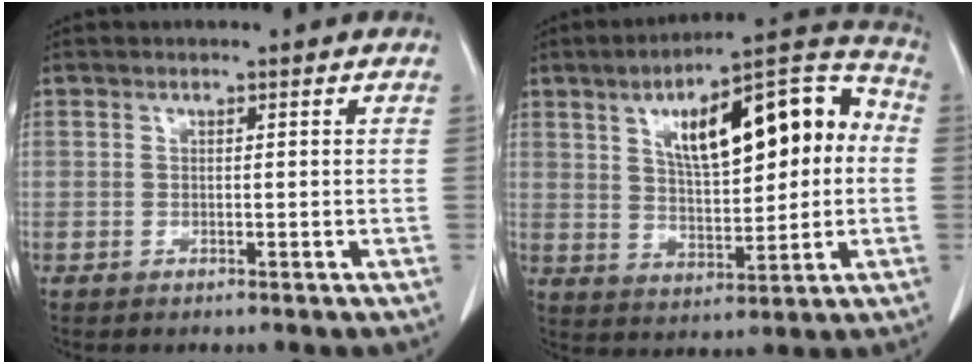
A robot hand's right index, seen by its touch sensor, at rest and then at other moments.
{"total": 18.4, "force": [3.7, 6.2, 16.9], "torque": [-0.248, 0.043, 0.059]}